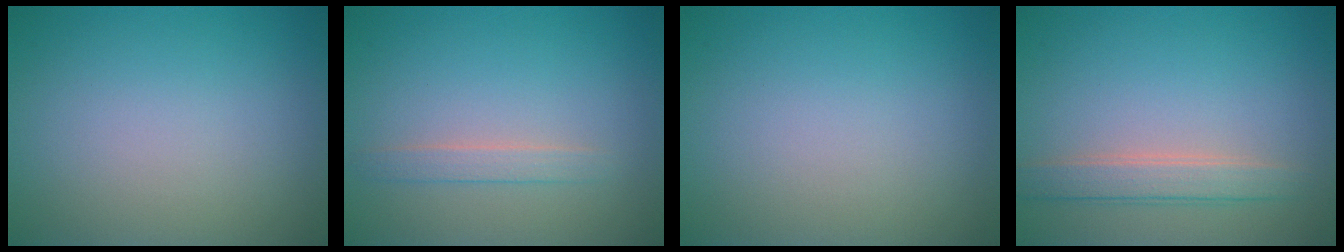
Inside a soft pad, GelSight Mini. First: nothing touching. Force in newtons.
{"total": 1.4, "press": 1.4, "slide": 0.1}
{"total": 0.0}
{"total": 2.6, "press": 2.6, "slide": 0.2}